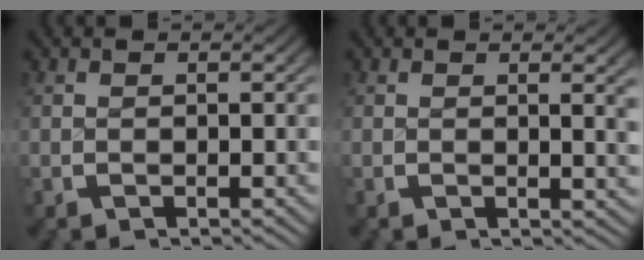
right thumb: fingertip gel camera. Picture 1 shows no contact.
{"total": 1.6, "force": [0.6, 0.1, 1.5], "torque": [-0.021, -0.004, 0.009]}